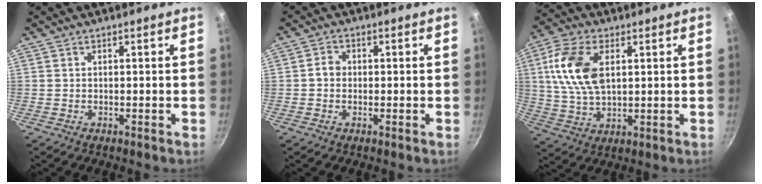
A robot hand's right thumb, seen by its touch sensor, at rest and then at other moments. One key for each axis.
{"total": 2.5, "fx": -0.2, "fy": 2.1, "fz": 1.2, "tx": -0.011, "ty": 0.010, "tz": -0.006}
{"total": 13.1, "fx": 3.1, "fy": 7.5, "fz": 10.2, "tx": -0.191, "ty": -0.001, "tz": 0.058}